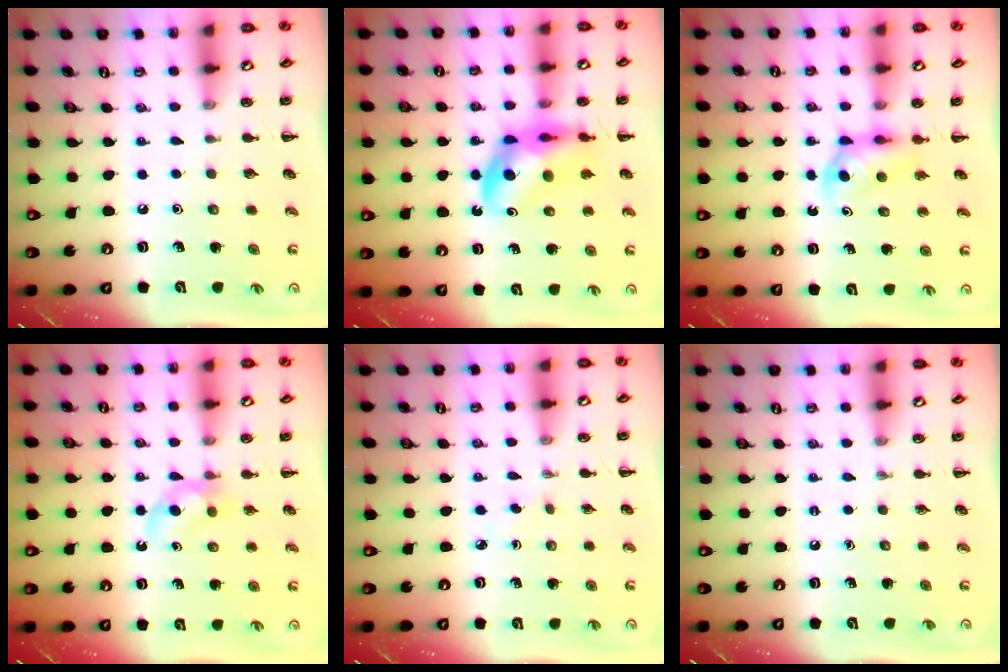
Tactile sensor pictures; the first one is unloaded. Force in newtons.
{"total": 12.6, "press": 12.2, "slide": 3.2}
{"total": 3.8, "press": 3.7, "slide": 1.0}
{"total": 4.1, "press": 3.8, "slide": 1.5}
{"total": 1.7, "press": 1.5, "slide": 0.8}
{"total": 0.0}